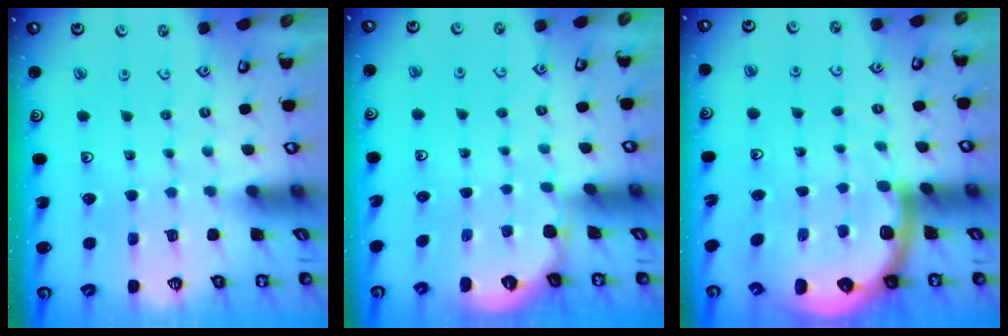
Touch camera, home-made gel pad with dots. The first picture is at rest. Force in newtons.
{"total": 1.3, "press": 1.3, "slide": 0.1}
{"total": 7.6, "press": 7.4, "slide": 1.8}